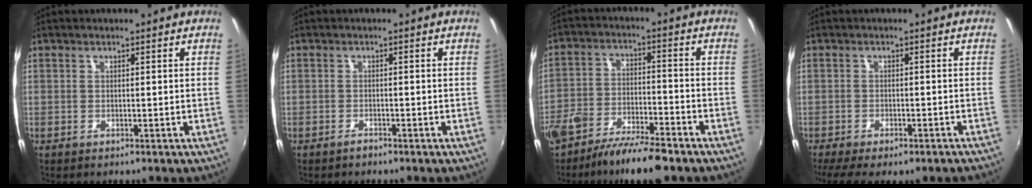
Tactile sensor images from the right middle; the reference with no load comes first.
{"total": 1.0, "force": [-0.9, 0.3, 0.2], "torque": [-0.004, -0.002, -0.018]}
{"total": 11.7, "force": [-8.5, 3.4, 7.3], "torque": [-0.157, -0.022, -0.153]}
{"total": 9.0, "force": [-7.0, 2.1, 5.3], "torque": [-0.117, -0.041, -0.107]}